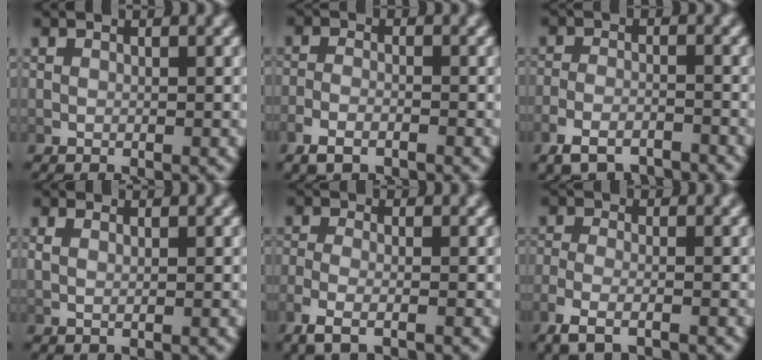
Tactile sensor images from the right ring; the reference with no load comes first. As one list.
[{"total": 2.8, "force": [-2.1, 1.1, 1.5], "torque": [-0.032, -0.006, -0.033]}, {"total": 4.1, "force": [-3.6, 1.3, 1.4], "torque": [-0.023, -0.007, -0.059]}, {"total": 0.9, "force": [0.6, 0.1, 0.7], "torque": [-0.012, -0.001, 0.016]}, {"total": 2.9, "force": [-1.7, 0.9, 2.2], "torque": [-0.058, -0.010, -0.024]}, {"total": 3.1, "force": [-2.0, 0.9, 2.1], "torque": [-0.055, -0.009, -0.029]}]